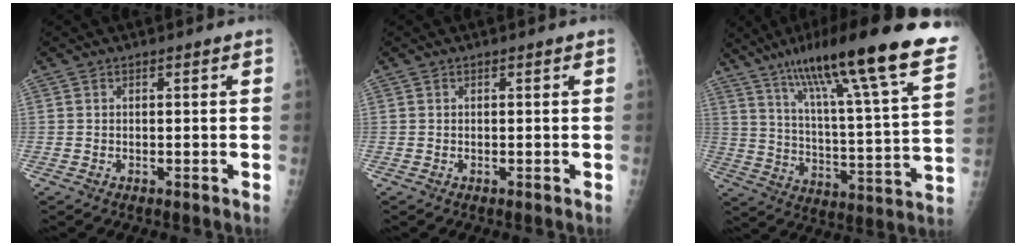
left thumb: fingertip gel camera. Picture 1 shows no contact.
{"total": 0.0}
{"total": 28.5, "force": [18.8, 3.7, 21.1], "torque": [-0.318, -0.046, 0.282]}